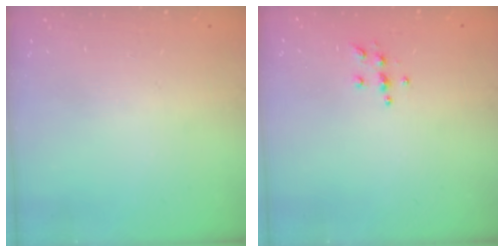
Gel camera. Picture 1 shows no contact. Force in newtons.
{"total": 4.6, "press": 4.6, "slide": 0.5}